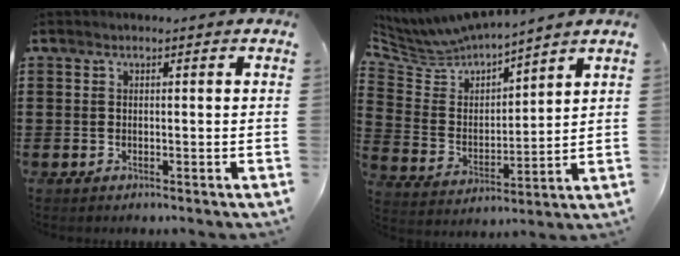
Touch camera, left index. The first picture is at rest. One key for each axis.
{"total": 5.9, "fx": 5.8, "fy": 1.0, "fz": 0.4, "tx": -0.048, "ty": -0.045, "tz": 0.097}